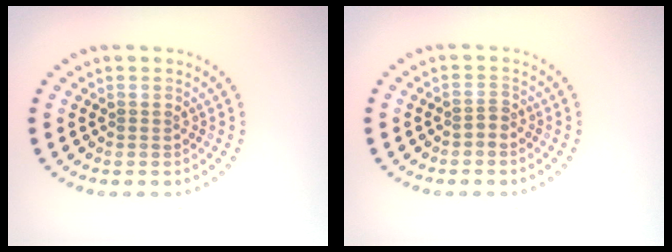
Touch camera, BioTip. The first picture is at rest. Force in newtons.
{"total": 1.1, "press": 0.9, "slide": 0.7}